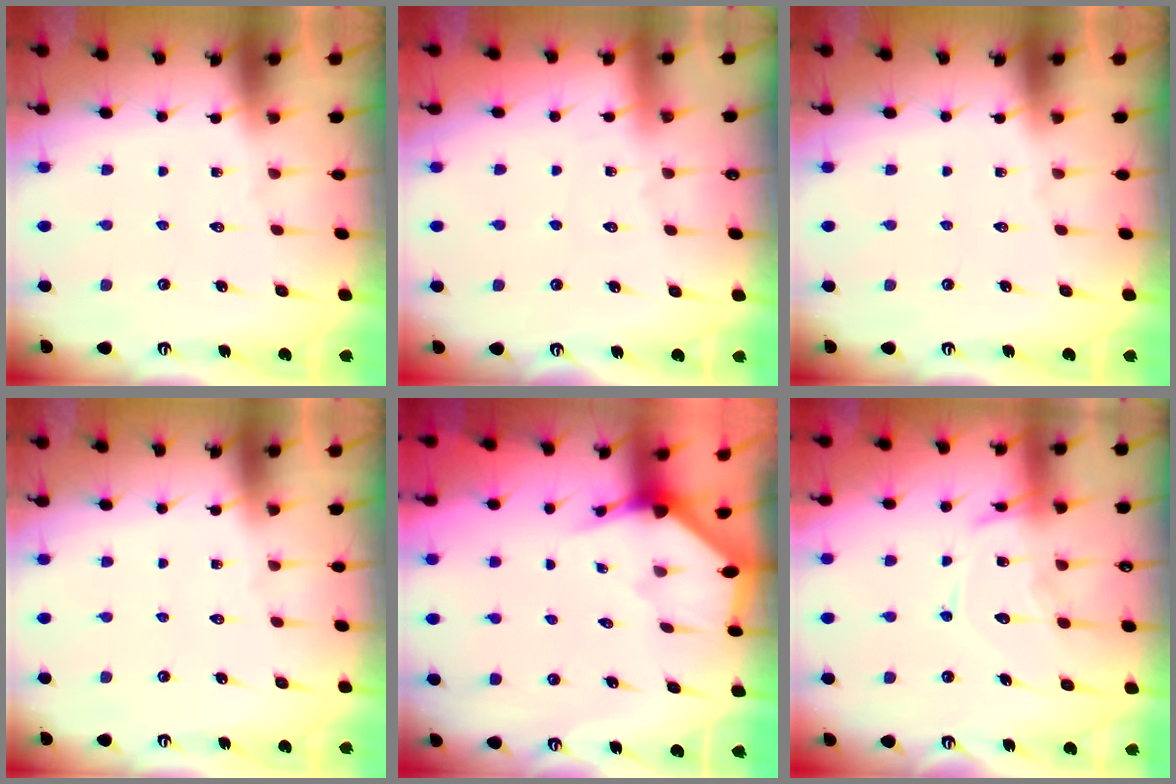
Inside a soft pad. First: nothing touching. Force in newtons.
{"total": 3.5, "press": 3.4, "slide": 0.7}
{"total": 0.0}
{"total": 0.0}
{"total": 2.4, "press": 2.4, "slide": 0.2}
{"total": 13.2, "press": 13.2, "slide": 0.9}